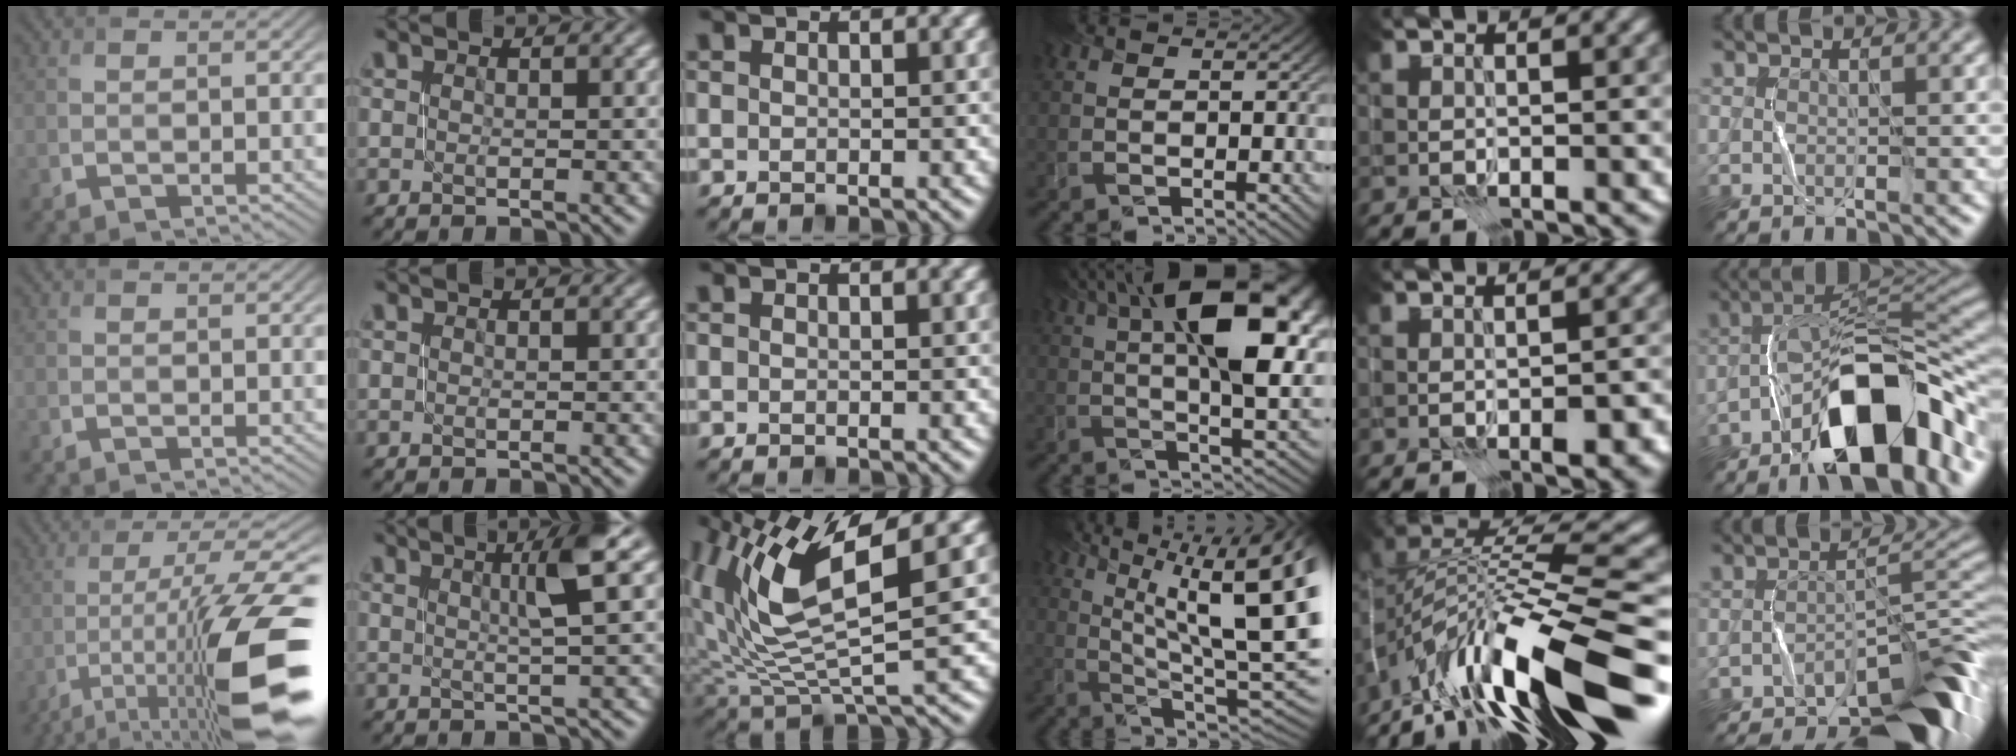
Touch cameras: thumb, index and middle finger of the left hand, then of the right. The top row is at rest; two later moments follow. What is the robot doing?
{"motion": "open", "object": "stapler"}